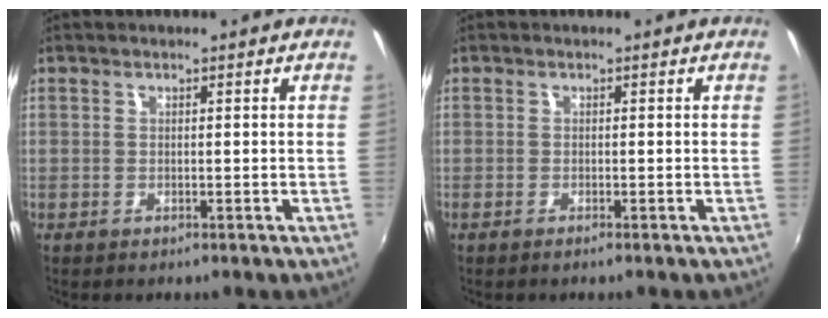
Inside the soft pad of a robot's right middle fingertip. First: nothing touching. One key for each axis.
{"total": 0.7, "fx": -0.6, "fy": -0.1, "fz": 0.3, "tx": -0.004, "ty": -0.002, "tz": -0.013}